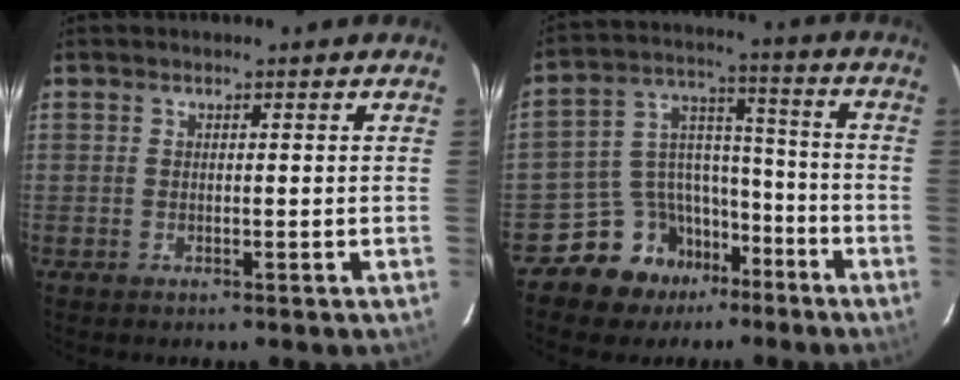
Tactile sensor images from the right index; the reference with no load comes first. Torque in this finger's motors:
{"motor_torque": [0.00, -0.38, -0.37, -0.21]}